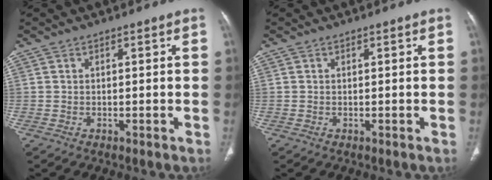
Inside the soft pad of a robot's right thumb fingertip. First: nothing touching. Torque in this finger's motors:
{"motor_torque": [0.11, 0.06, -0.08, 0.07, 0.00]}